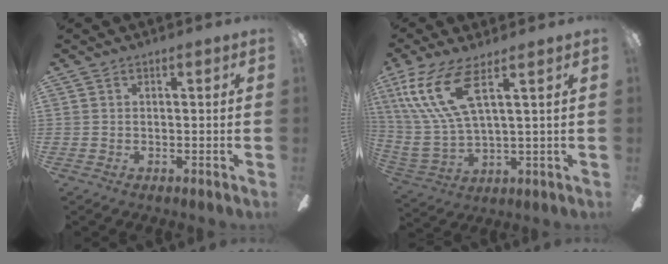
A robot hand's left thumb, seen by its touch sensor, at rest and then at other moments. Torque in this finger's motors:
{"motor_torque": [1.16, 1.14, 1.86, -0.91, 0.21]}